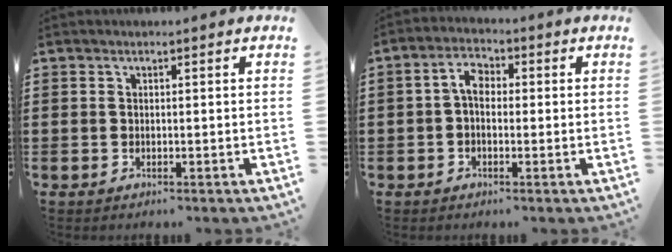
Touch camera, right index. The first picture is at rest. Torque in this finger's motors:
{"motor_torque": [2.14, 0.00, 0.28, 0.02]}